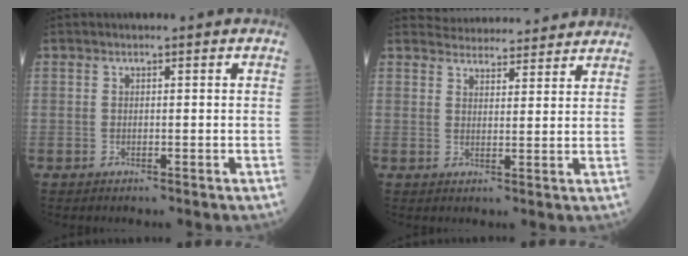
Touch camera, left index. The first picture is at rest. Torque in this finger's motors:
{"motor_torque": [-0.73, -1.41, -0.06, -0.07]}